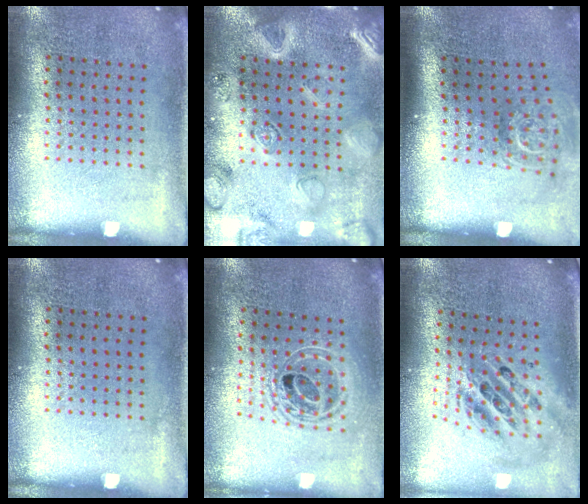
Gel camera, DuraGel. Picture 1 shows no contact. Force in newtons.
{"total": 3.0, "press": 2.9, "slide": 0.8}
{"total": 1.9, "press": 1.3, "slide": 1.4}
{"total": 0.0}
{"total": 1.7, "press": 1.4, "slide": 0.9}
{"total": 2.3, "press": 1.7, "slide": 1.5}